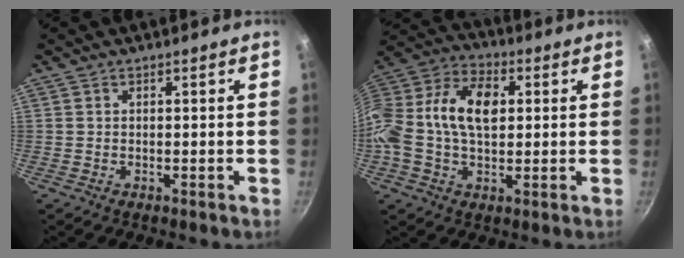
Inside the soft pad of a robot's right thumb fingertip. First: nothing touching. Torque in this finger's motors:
{"motor_torque": [0.38, 0.38, 0.68, 0.54, 0.37]}